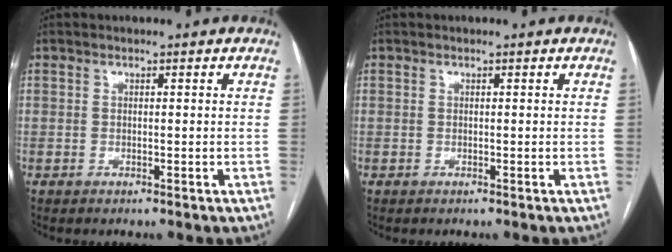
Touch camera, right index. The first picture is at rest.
{"total": 0.0}